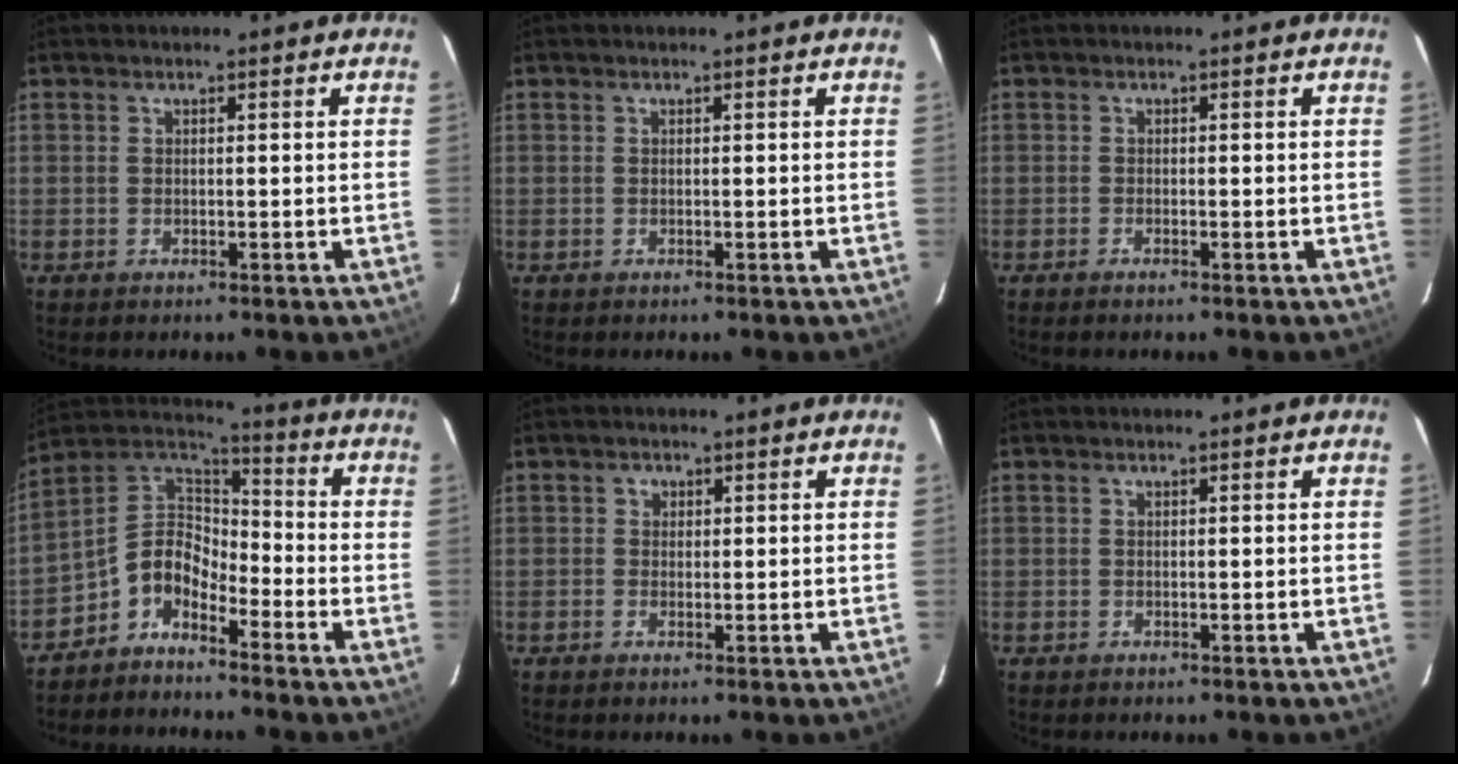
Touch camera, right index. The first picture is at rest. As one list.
[{"total": 0.0}, {"total": 0.7, "force": [-0.6, 0.1, 0.4], "torque": [-0.009, 0.000, -0.013]}, {"total": 8.6, "force": [-5.4, 5.0, 4.4], "torque": [-0.098, 0.037, -0.119]}, {"total": 1.3, "force": [0.1, 1.2, 0.2], "torque": [0.001, 0.003, -0.002]}, {"total": 0.0}]